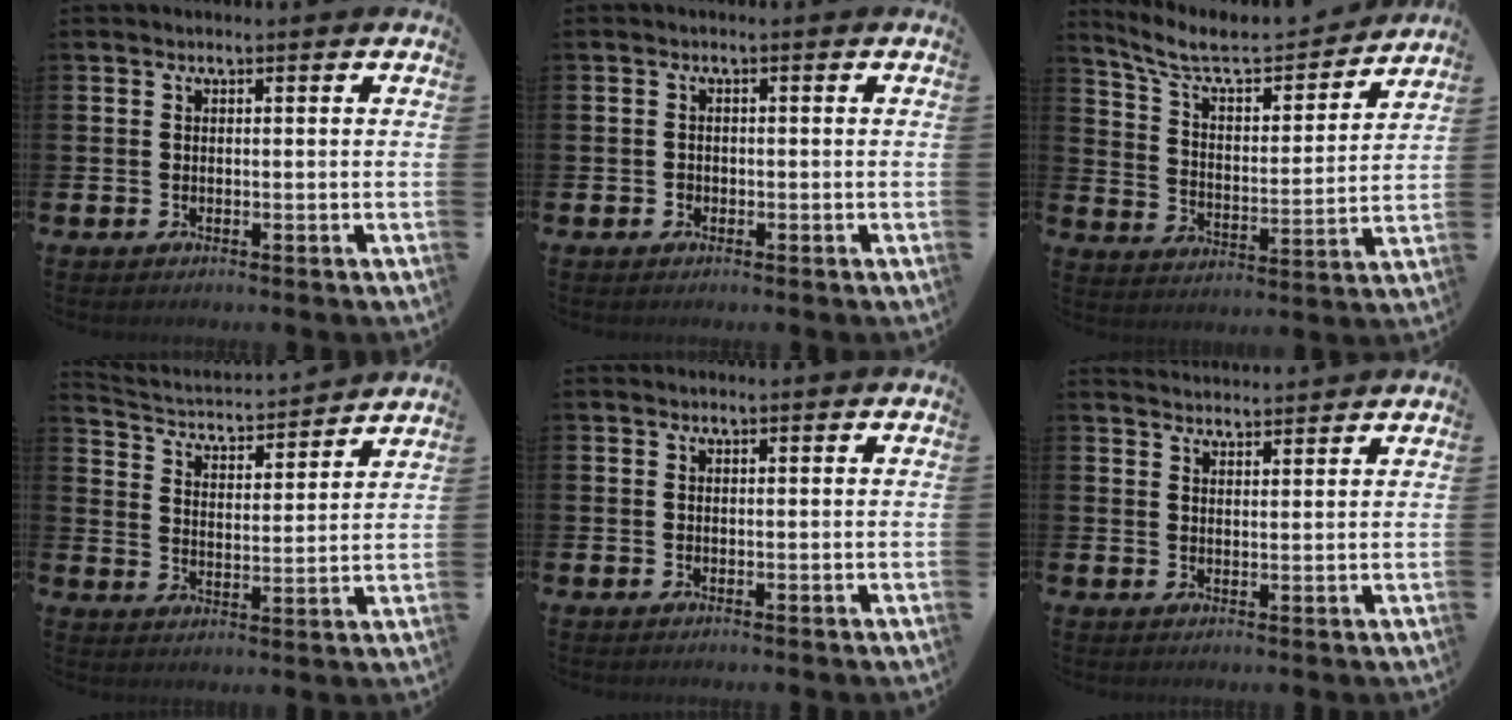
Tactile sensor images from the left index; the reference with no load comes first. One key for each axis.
{"total": 0.9, "fx": -0.4, "fy": 0.8, "fz": 0.1, "tx": -0.004, "ty": 0.005, "tz": -0.010}
{"total": 7.8, "fx": 6.8, "fy": 2.2, "fz": 3.1, "tx": -0.098, "ty": -0.047, "tz": 0.114}
{"total": 3.5, "fx": 3.4, "fy": 0.8, "fz": 0.6, "tx": -0.037, "ty": -0.039, "tz": 0.049}
{"total": 0.0}
{"total": 2.7, "fx": 2.7, "fy": 0.0, "fz": -0.1, "tx": -0.001, "ty": -0.016, "tz": 0.048}